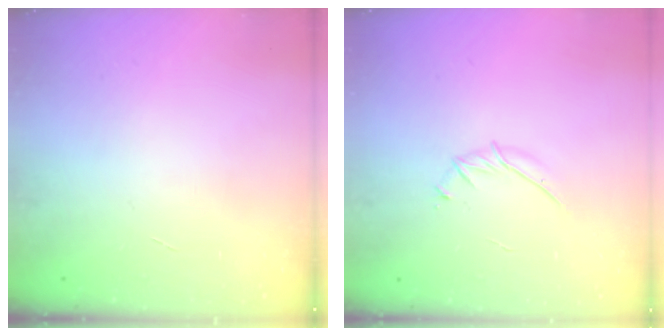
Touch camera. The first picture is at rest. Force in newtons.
{"total": 3.7, "press": 3.5, "slide": 0.9}